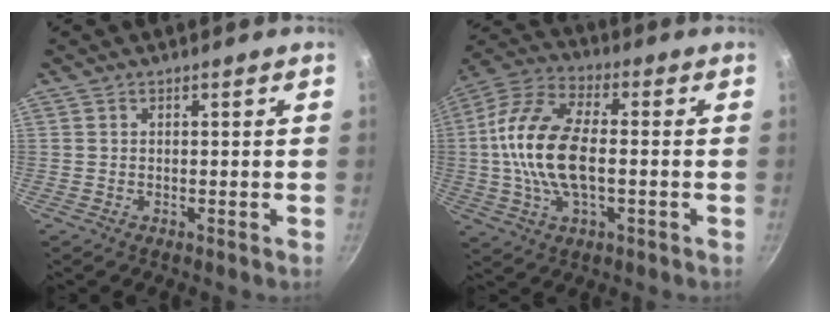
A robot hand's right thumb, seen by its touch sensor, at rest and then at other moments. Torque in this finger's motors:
{"motor_torque": [0.84, 0.59, 1.94, -0.80, 0.60]}